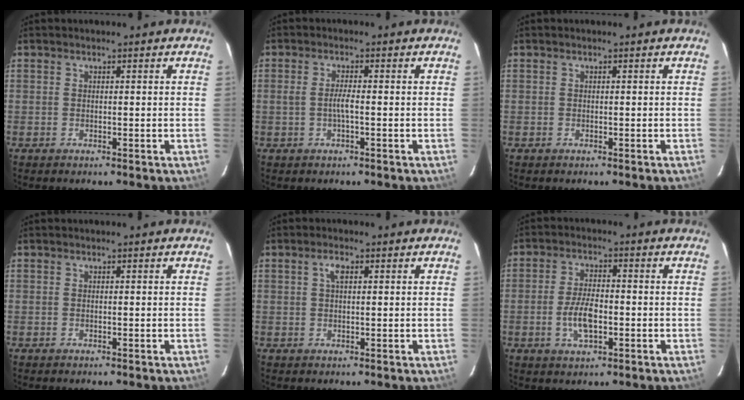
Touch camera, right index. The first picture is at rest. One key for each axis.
{"total": 2.3, "fx": -0.6, "fy": 0.1, "fz": 2.2, "tx": -0.044, "ty": 0.001, "tz": -0.011}
{"total": 0.0}
{"total": 0.0}
{"total": 2.0, "fx": 0.7, "fy": 0.9, "fz": 1.7, "tx": -0.034, "ty": 0.007, "tz": 0.013}
{"total": 6.7, "fx": -1.8, "fy": 3.1, "fz": 5.7, "tx": -0.116, "ty": 0.000, "tz": -0.031}